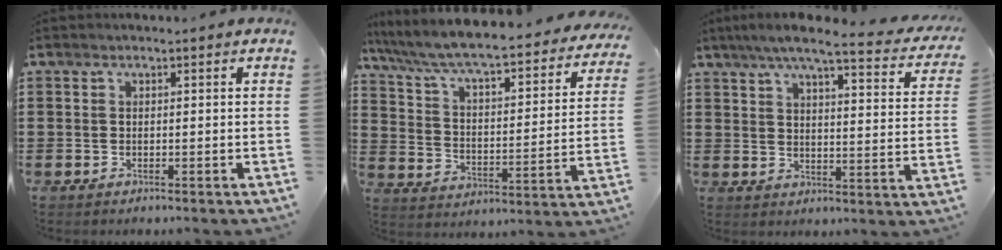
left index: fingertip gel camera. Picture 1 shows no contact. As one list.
[{"total": 6.1, "force": [5.3, 0.2, 3.0], "torque": [-0.081, -0.049, 0.080]}, {"total": 6.6, "force": [5.2, 0.1, 4.0], "torque": [-0.089, -0.030, 0.084]}]